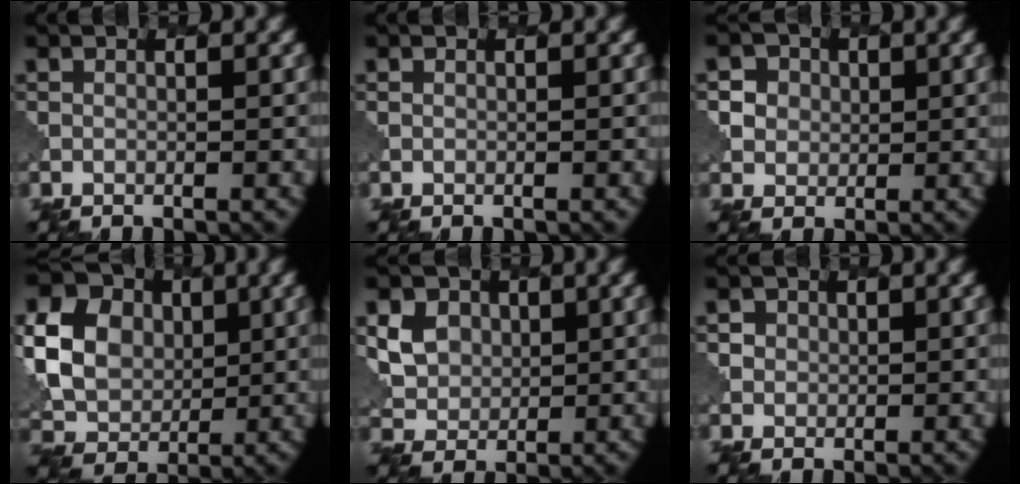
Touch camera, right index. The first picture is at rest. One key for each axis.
{"total": 0.0}
{"total": 4.8, "fx": 2.4, "fy": 3.9, "fz": 1.4, "tx": -0.027, "ty": 0.016, "tz": 0.031}
{"total": 10.8, "fx": 2.1, "fy": 9.0, "fz": 5.6, "tx": -0.144, "ty": 0.021, "tz": 0.029}
{"total": 8.0, "fx": 3.4, "fy": 6.2, "fz": 3.8, "tx": -0.082, "ty": 0.026, "tz": 0.047}
{"total": 1.8, "fx": 1.0, "fy": 1.5, "fz": 0.1, "tx": 0.001, "ty": 0.006, "tz": 0.009}